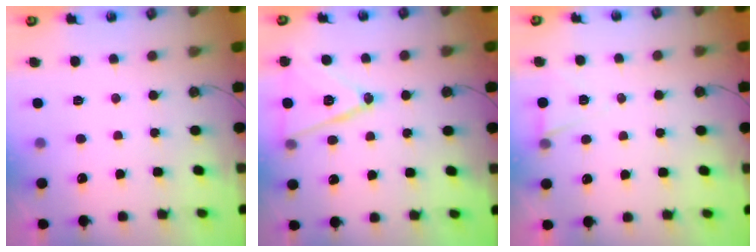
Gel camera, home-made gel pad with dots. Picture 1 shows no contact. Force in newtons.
{"total": 14.7, "press": 14.4, "slide": 3.4}
{"total": 5.4, "press": 3.1, "slide": 4.5}